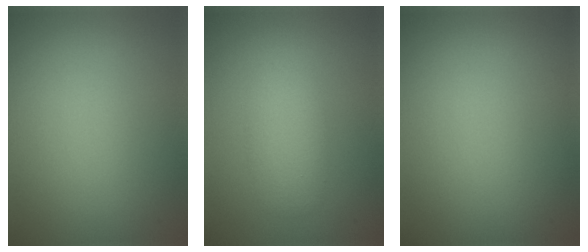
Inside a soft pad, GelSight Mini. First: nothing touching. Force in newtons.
{"total": 2.8, "press": 2.8, "slide": 0.1}
{"total": 0.0}